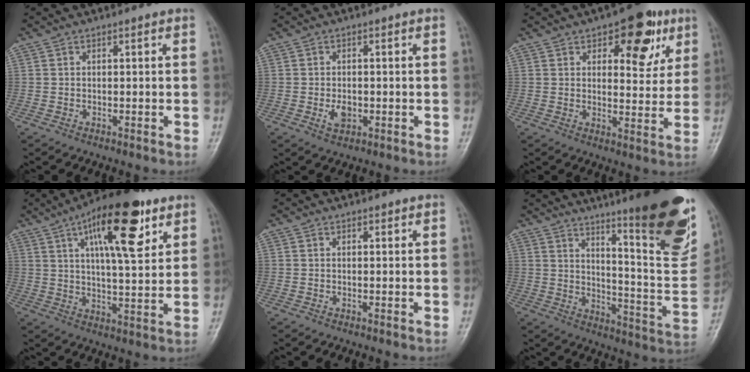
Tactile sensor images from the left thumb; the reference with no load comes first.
{"total": 3.1, "force": [-0.7, 2.1, 2.2], "torque": [-0.032, 0.000, -0.009]}
{"total": 11.9, "force": [5.6, 6.0, 8.6], "torque": [-0.067, -0.019, 0.070]}
{"total": 17.2, "force": [8.1, 6.0, 14.0], "torque": [-0.191, -0.024, 0.124]}
{"total": 0.5, "force": [0.4, 0.3, 0.3], "torque": [-0.001, -0.002, 0.003]}
{"total": 25.4, "force": [15.2, 4.4, 19.8], "torque": [-0.245, -0.086, 0.215]}